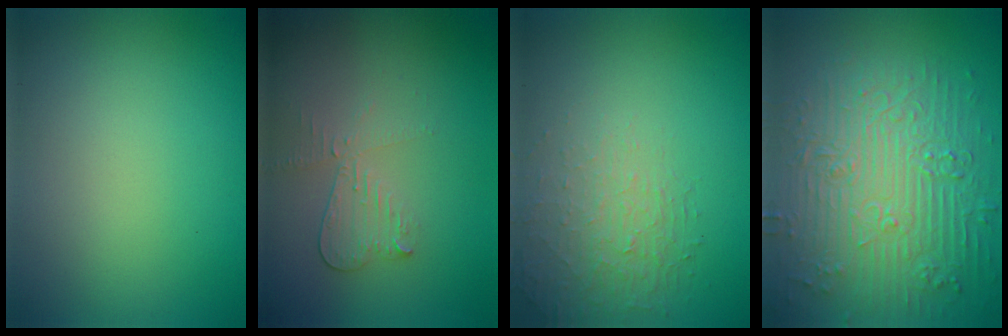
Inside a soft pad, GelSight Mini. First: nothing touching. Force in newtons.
{"total": 2.0, "press": 1.9, "slide": 0.7}
{"total": 1.6, "press": 1.0, "slide": 1.2}
{"total": 9.8, "press": 6.9, "slide": 7.0}